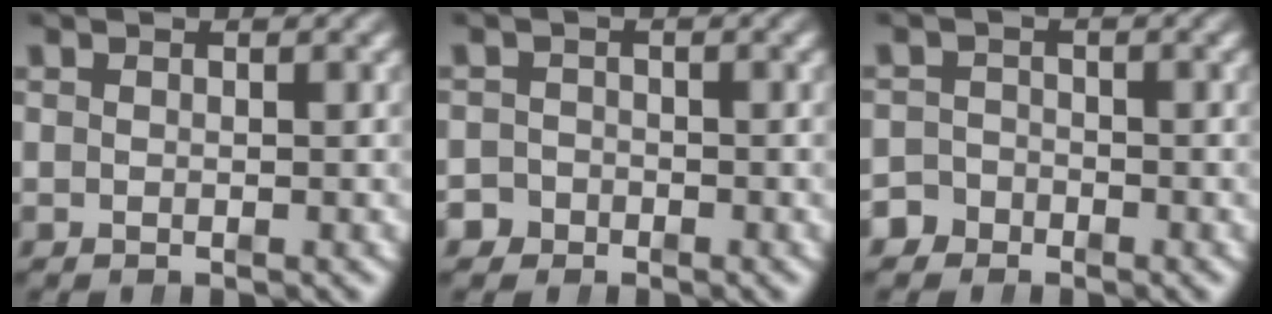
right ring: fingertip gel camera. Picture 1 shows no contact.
{"total": 2.7, "force": [-1.9, 2.0, -0.2], "torque": [-0.001, -0.017, -0.030]}
{"total": 3.0, "force": [-2.3, 1.8, -0.1], "torque": [0.001, -0.015, -0.039]}